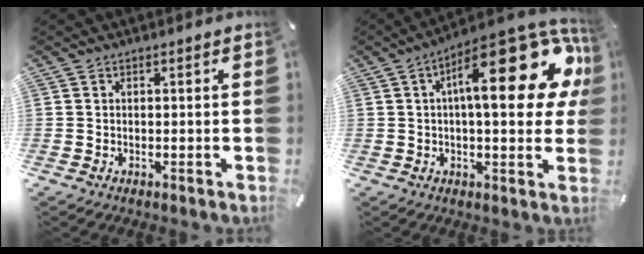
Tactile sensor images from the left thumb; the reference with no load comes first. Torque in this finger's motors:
{"motor_torque": [1.74, 3.27, 1.98, -0.79, 0.21]}